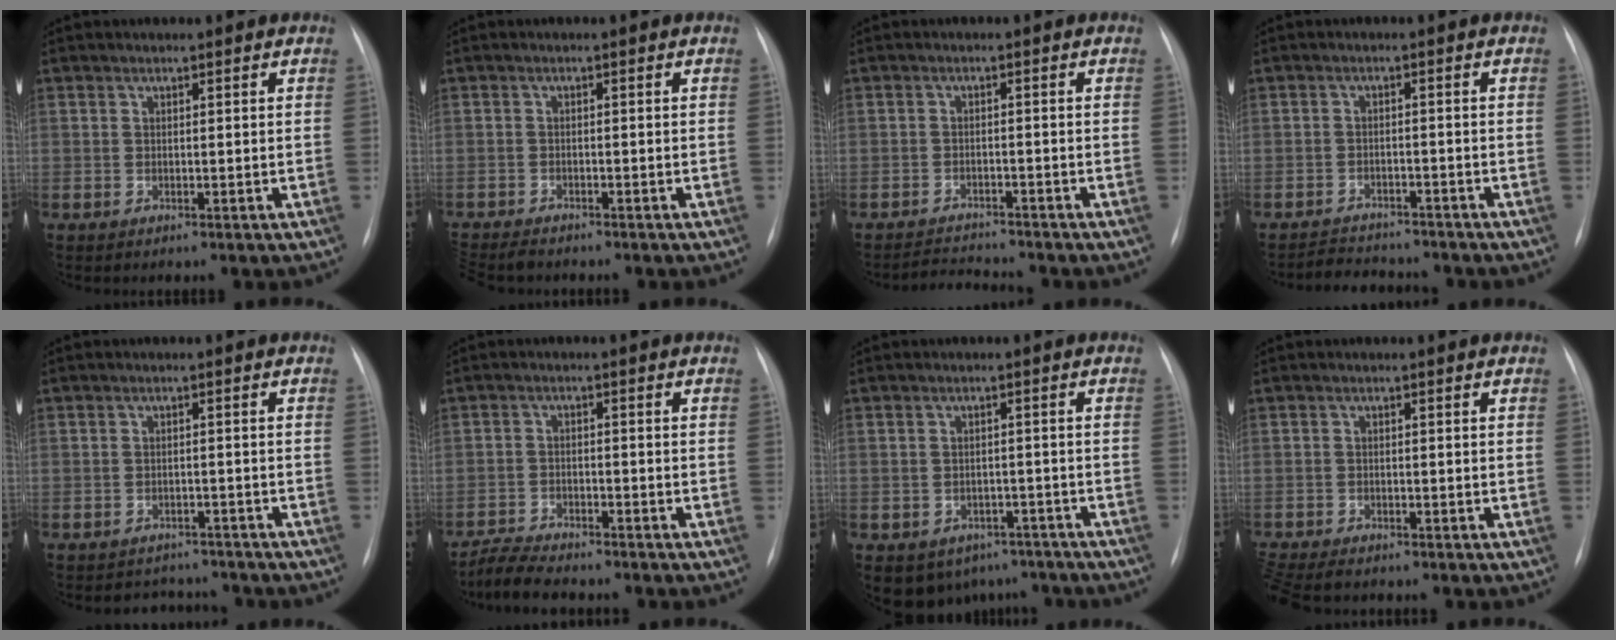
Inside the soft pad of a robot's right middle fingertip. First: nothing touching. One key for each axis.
{"total": 5.2, "fx": -4.8, "fy": 1.2, "fz": 1.8, "tx": -0.028, "ty": -0.015, "tz": -0.078}
{"total": 3.8, "fx": -3.8, "fy": -0.3, "fz": 0.0, "tx": -0.004, "ty": -0.014, "tz": -0.062}
{"total": 6.0, "fx": -5.8, "fy": 1.4, "fz": 1.0, "tx": -0.015, "ty": 0.000, "tz": -0.086}
{"total": 4.6, "fx": -4.2, "fy": 1.6, "fz": -0.5, "tx": 0.008, "ty": 0.012, "tz": -0.056}
{"total": 5.4, "fx": -5.1, "fy": 0.6, "fz": 1.6, "tx": -0.030, "ty": -0.018, "tz": -0.090}
{"total": 7.9, "fx": -5.6, "fy": 5.4, "fz": 1.4, "tx": -0.013, "ty": 0.012, "tz": -0.067}
{"total": 6.6, "fx": -5.7, "fy": 1.7, "fz": 2.8, "tx": -0.049, "ty": -0.012, "tz": -0.091}